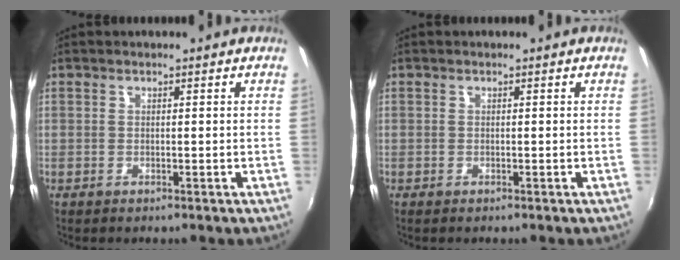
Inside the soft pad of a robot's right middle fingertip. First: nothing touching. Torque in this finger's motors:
{"motor_torque": [-0.22, -1.24, -0.11, -0.01]}